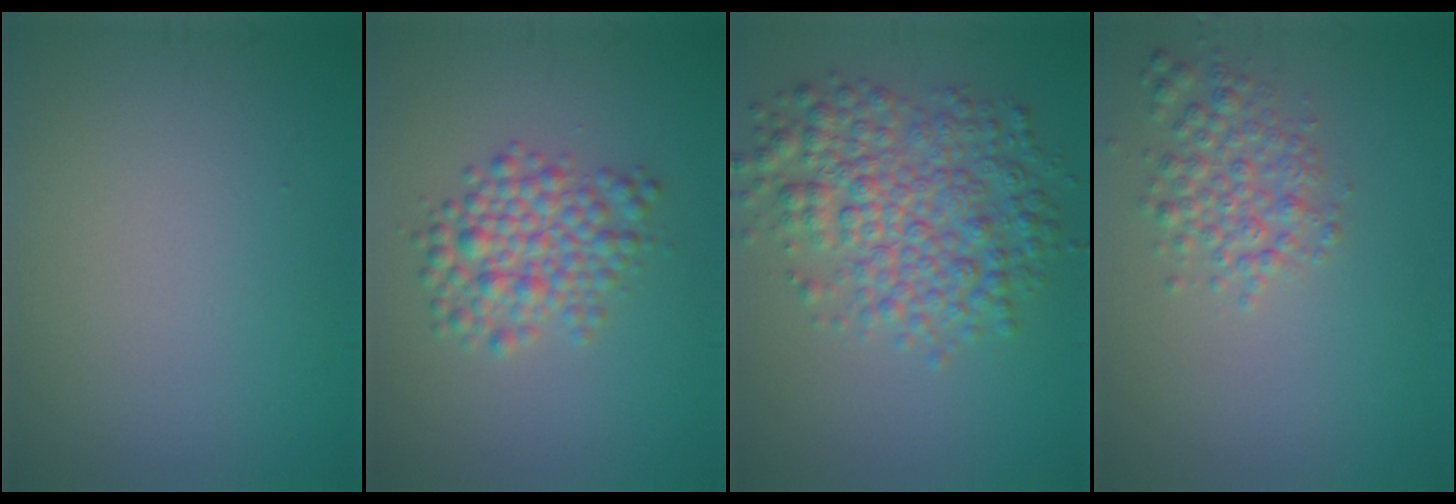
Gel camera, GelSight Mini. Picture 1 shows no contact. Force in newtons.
{"total": 4.1, "press": 4.1, "slide": 0.1}
{"total": 6.5, "press": 6.5, "slide": 0.0}
{"total": 2.8, "press": 2.8, "slide": 0.1}